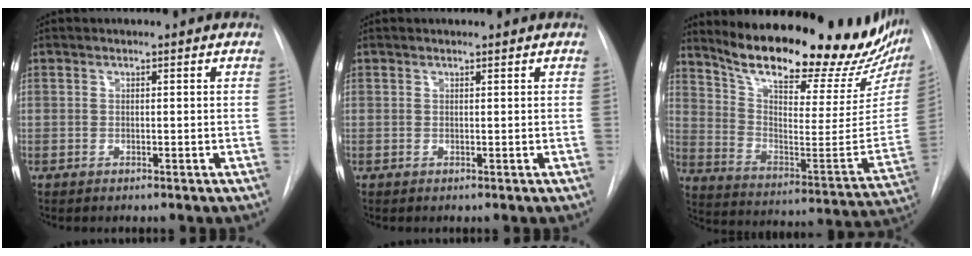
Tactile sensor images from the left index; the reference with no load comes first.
{"total": 1.0, "force": [1.0, 0.0, 0.1], "torque": [-0.007, 0.006, 0.015]}
{"total": 29.1, "force": [24.3, 7.3, 14.4], "torque": [-0.226, -0.066, 0.330]}